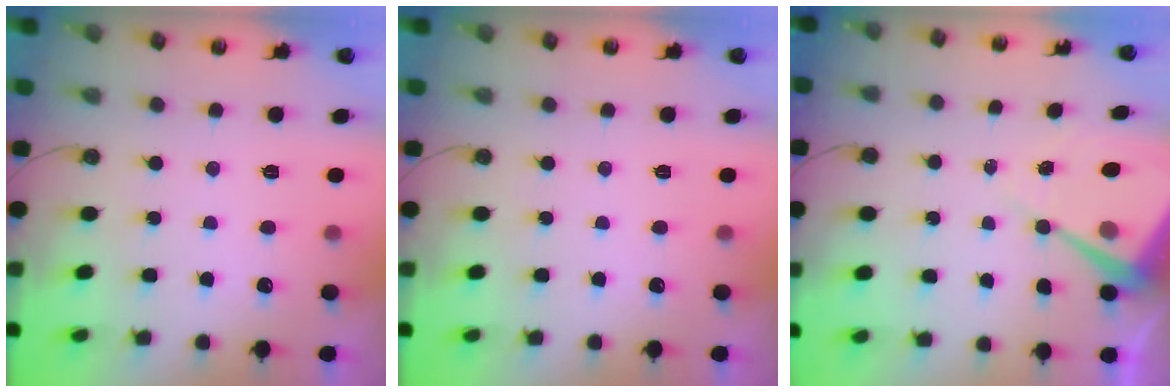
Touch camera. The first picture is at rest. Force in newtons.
{"total": 0.0}
{"total": 8.8, "press": 8.7, "slide": 0.7}